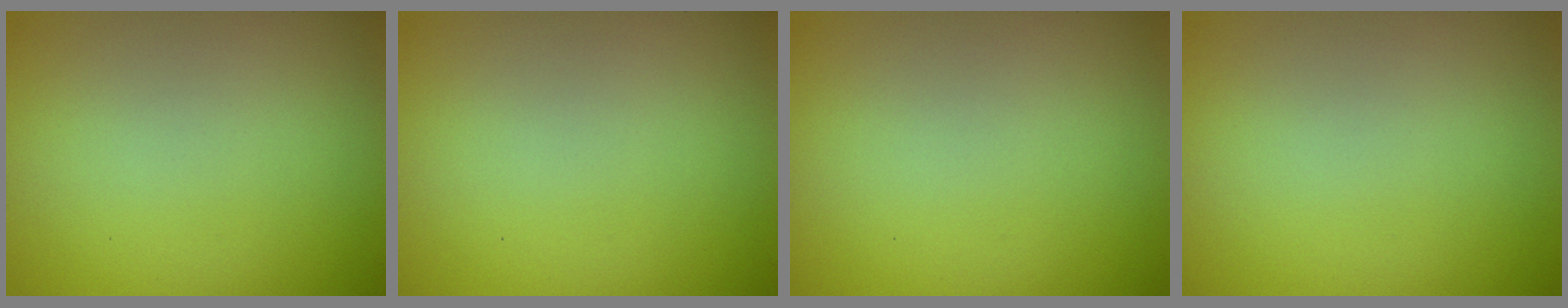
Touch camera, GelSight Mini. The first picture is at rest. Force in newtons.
{"total": 0.0}
{"total": 0.0}
{"total": 0.0}